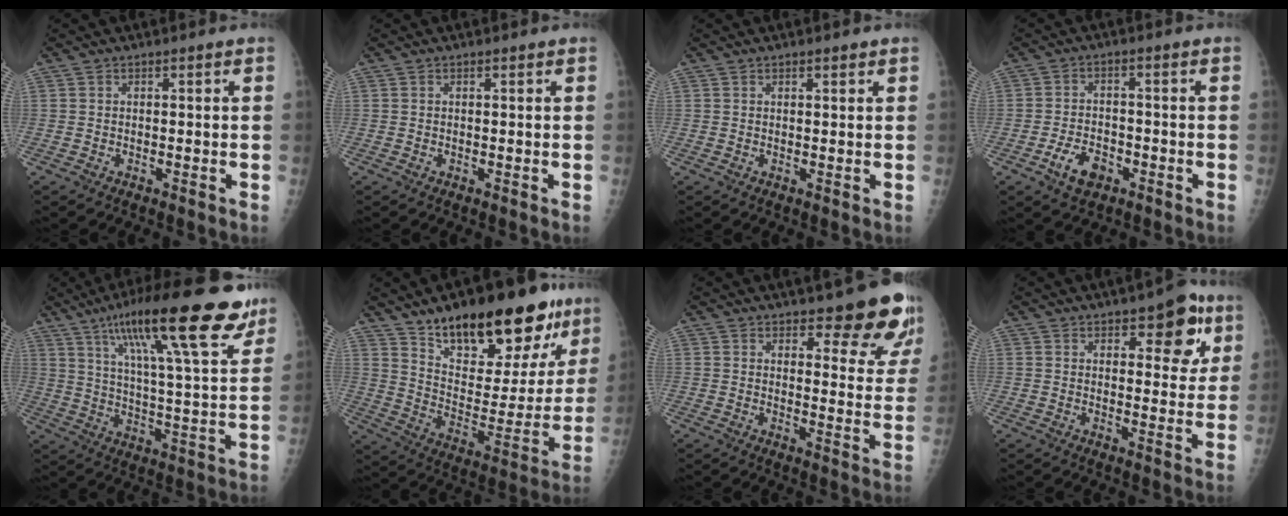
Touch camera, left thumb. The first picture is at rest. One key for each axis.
{"total": 0.0}
{"total": 1.0, "fx": 0.8, "fy": 0.3, "fz": 0.6, "tx": -0.008, "ty": -0.004, "tz": 0.011}
{"total": 5.9, "fx": -3.0, "fy": 3.7, "fz": 3.6, "tx": -0.056, "ty": 0.017, "tz": -0.050}
{"total": 24.3, "fx": 15.4, "fy": 4.7, "fz": 18.2, "tx": -0.272, "ty": -0.043, "tz": 0.244}
{"total": 26.6, "fx": 17.9, "fy": 10.7, "fz": 16.5, "tx": -0.201, "ty": -0.075, "tz": 0.279}
{"total": 12.2, "fx": 9.0, "fy": 3.9, "fz": 7.2, "tx": -0.043, "ty": -0.059, "tz": 0.105}
{"total": 9.8, "fx": 5.0, "fy": 4.5, "fz": 7.1, "tx": -0.053, "ty": -0.018, "tz": 0.061}